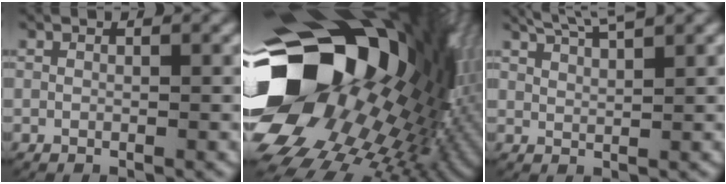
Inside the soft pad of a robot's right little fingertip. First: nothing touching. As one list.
[{"total": 33.5, "force": [2.2, 21.8, 25.4], "torque": [-0.378, -0.029, 0.037]}, {"total": 4.5, "force": [3.8, 1.1, 2.0], "torque": [-0.034, 0.007, 0.064]}]